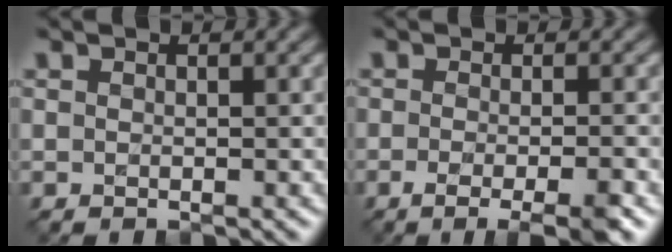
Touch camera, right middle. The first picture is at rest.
{"total": 4.3, "force": [-2.0, 1.0, 3.7], "torque": [-0.055, -0.013, -0.032]}